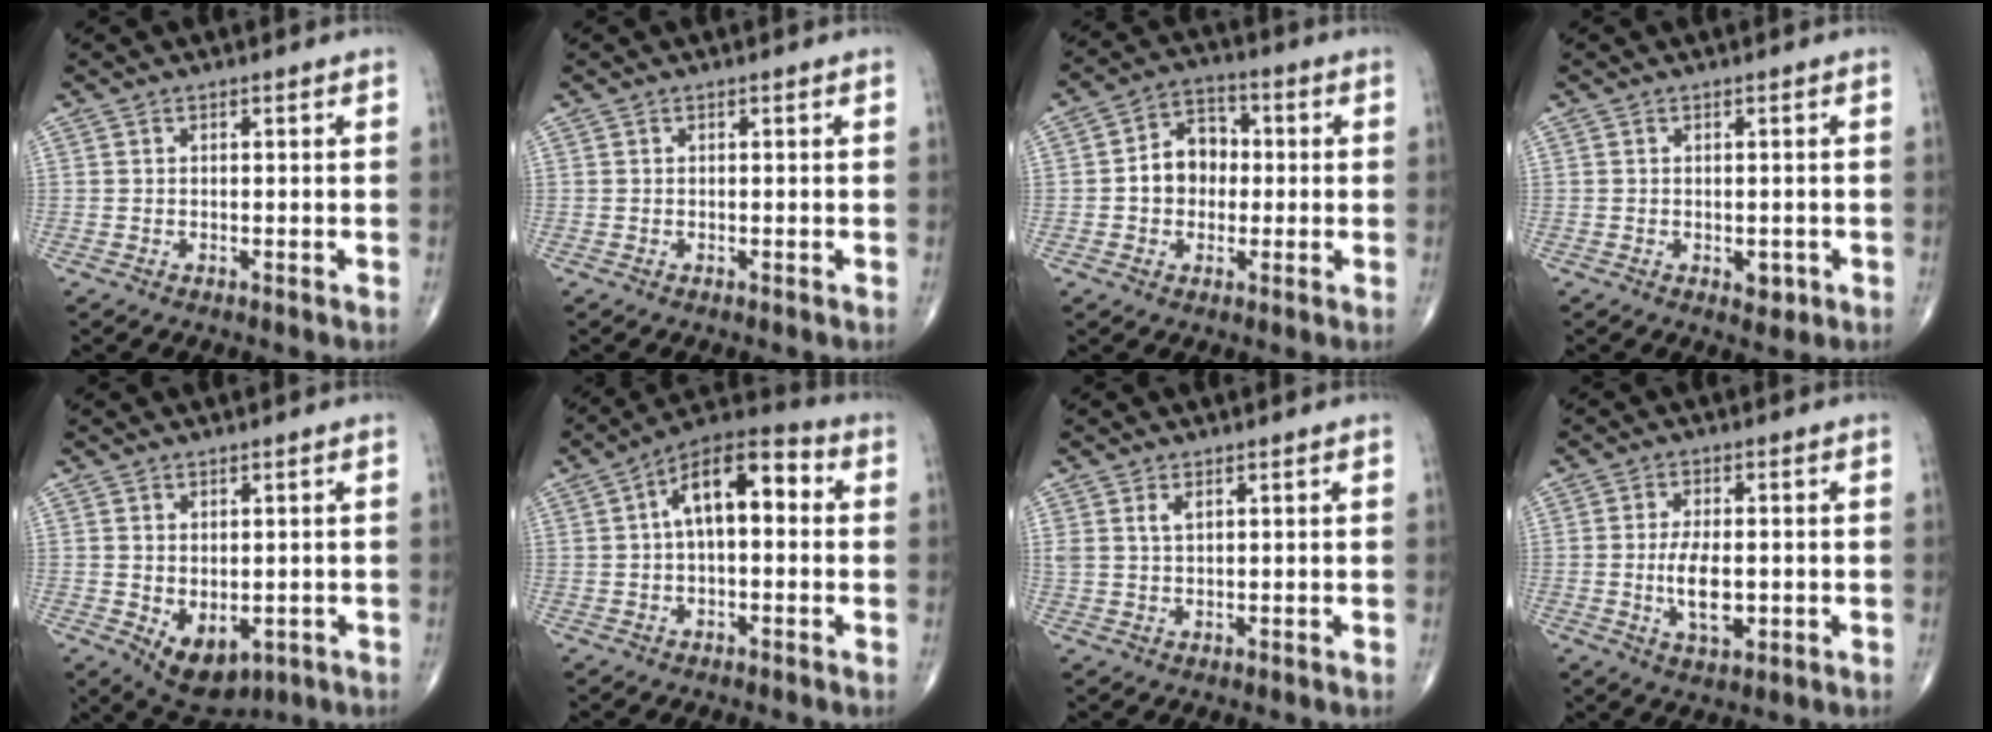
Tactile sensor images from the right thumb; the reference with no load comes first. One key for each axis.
{"total": 0.0}
{"total": 8.4, "fx": -0.2, "fy": 6.7, "fz": 5.1, "tx": -0.053, "ty": 0.025, "tz": -0.013}
{"total": 2.2, "fx": -0.6, "fy": 1.4, "fz": 1.6, "tx": -0.006, "ty": 0.001, "tz": -0.005}
{"total": 7.7, "fx": -1.8, "fy": 4.7, "fz": 5.8, "tx": -0.069, "ty": -0.004, "tz": -0.005}
{"total": 12.4, "fx": 1.7, "fy": 6.1, "fz": 10.6, "tx": -0.157, "ty": 0.041, "tz": 0.015}
{"total": 2.0, "fx": 1.1, "fy": 0.9, "fz": 1.3, "tx": -0.030, "ty": 0.001, "tz": 0.028}
{"total": 7.0, "fx": -0.8, "fy": 3.2, "fz": 6.1, "tx": -0.108, "ty": -0.008, "tz": -0.012}